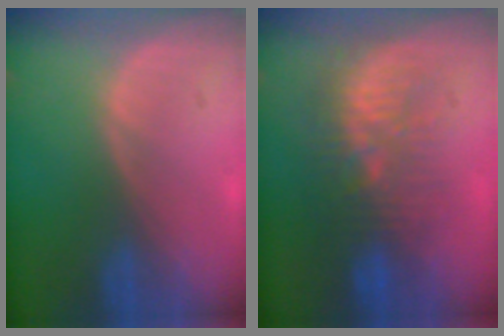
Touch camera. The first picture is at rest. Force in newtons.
{"total": 9.2, "press": 8.9, "slide": 2.6}